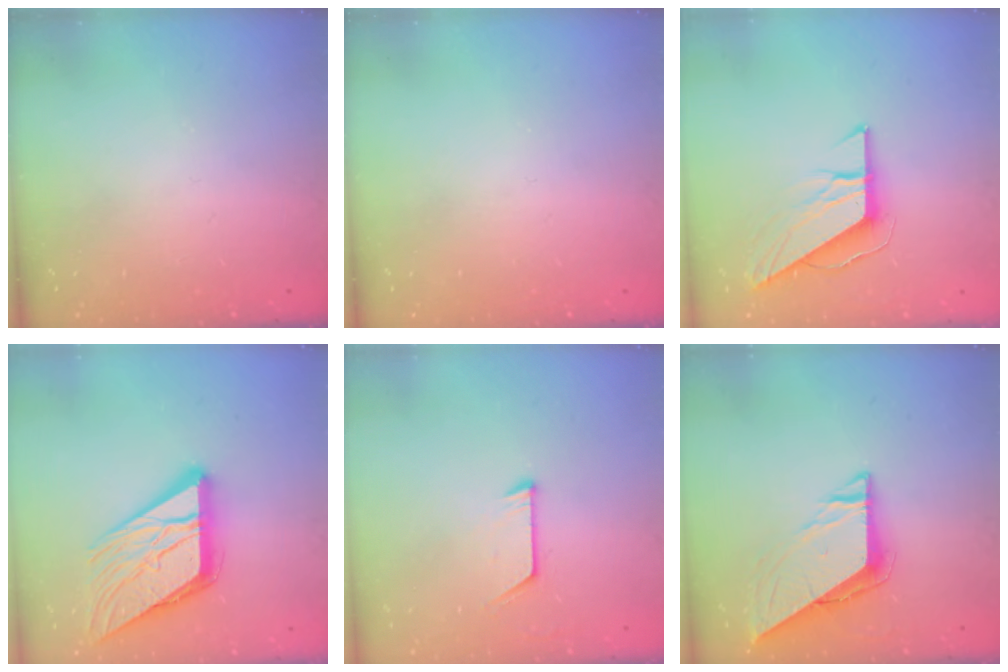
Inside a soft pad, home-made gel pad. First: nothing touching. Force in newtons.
{"total": 0.0}
{"total": 9.1, "press": 9.1, "slide": 0.7}
{"total": 17.4, "press": 17.3, "slide": 1.3}
{"total": 6.3, "press": 6.3, "slide": 0.5}
{"total": 7.4, "press": 7.4, "slide": 0.6}